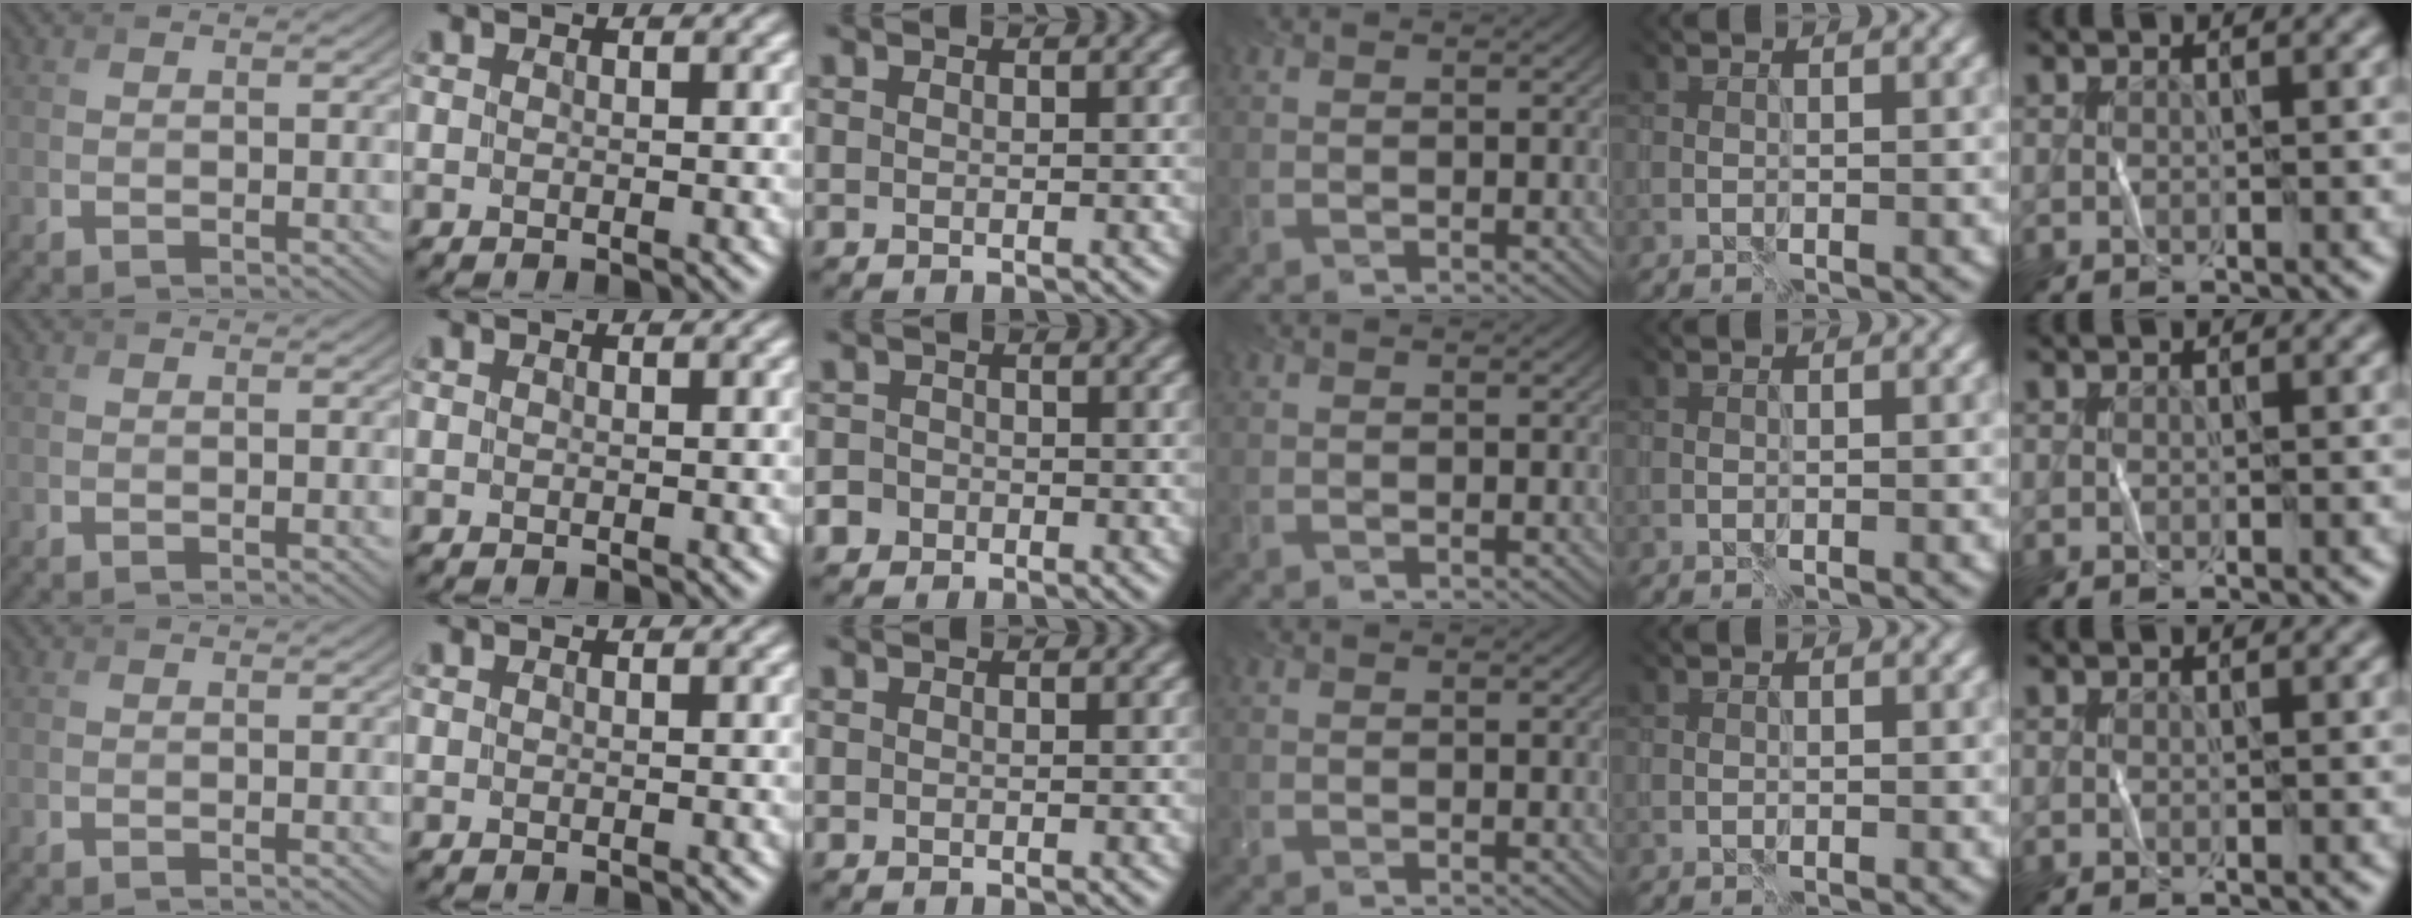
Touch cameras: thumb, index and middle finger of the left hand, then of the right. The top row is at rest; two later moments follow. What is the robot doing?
{"motion": "fold", "object": "coffee filter"}